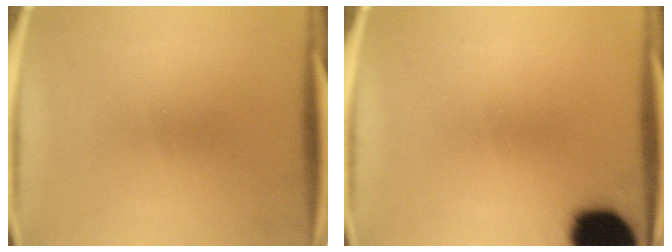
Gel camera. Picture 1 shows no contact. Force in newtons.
{"total": 17.2}